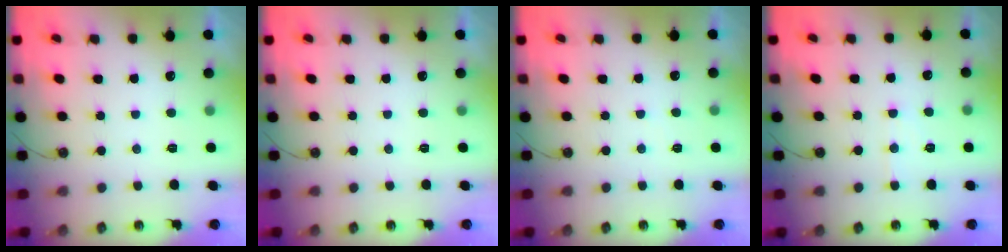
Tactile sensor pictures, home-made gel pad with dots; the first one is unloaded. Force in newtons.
{"total": 0.0}
{"total": 2.4, "press": 2.4, "slide": 0.4}
{"total": 4.8, "press": 4.7, "slide": 0.6}